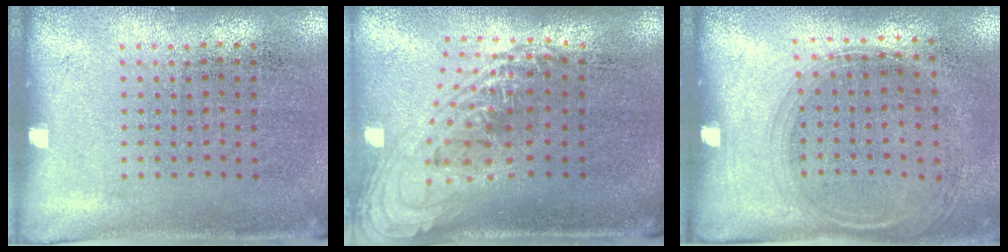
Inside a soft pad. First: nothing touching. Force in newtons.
{"total": 2.2, "press": 1.6, "slide": 1.5}
{"total": 1.3, "press": 1.1, "slide": 0.7}